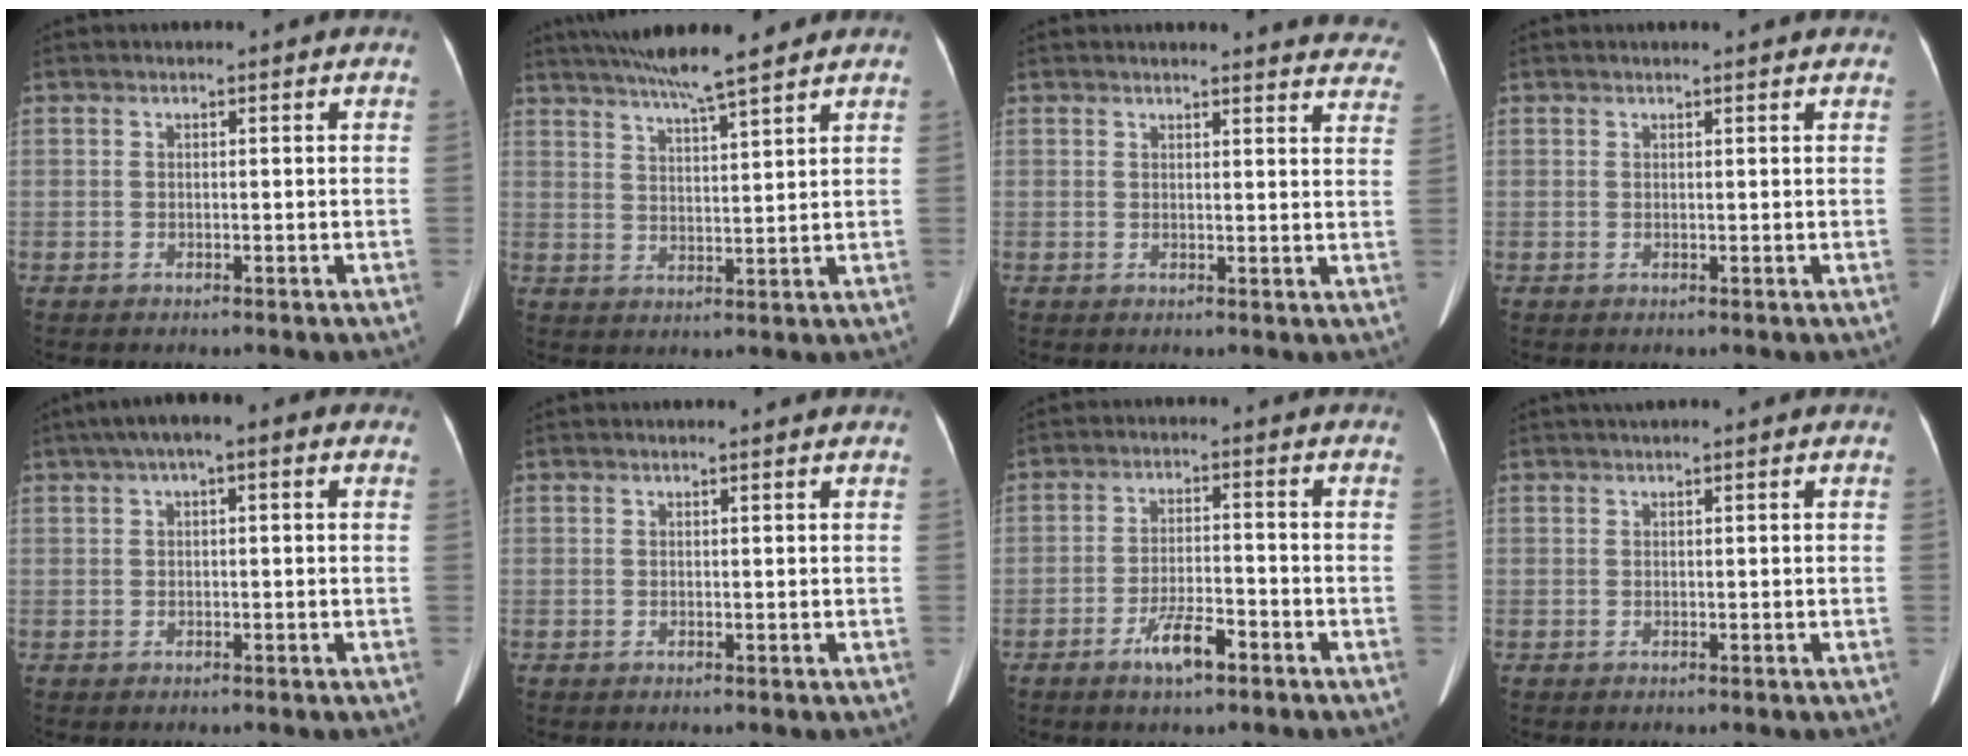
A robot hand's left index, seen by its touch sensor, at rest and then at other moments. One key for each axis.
{"total": 11.0, "fx": 9.3, "fy": 0.0, "fz": 6.0, "tx": -0.104, "ty": 0.019, "tz": 0.143}
{"total": 13.8, "fx": 13.3, "fy": 2.0, "fz": 3.1, "tx": -0.003, "ty": -0.054, "tz": 0.115}
{"total": 3.2, "fx": 2.9, "fy": 0.4, "fz": 1.3, "tx": -0.015, "ty": 0.016, "tz": 0.028}
{"total": 6.6, "fx": 3.3, "fy": 1.9, "fz": 5.5, "tx": -0.090, "ty": 0.040, "tz": 0.042}
{"total": 2.3, "fx": 2.1, "fy": 0.0, "fz": 0.9, "tx": -0.011, "ty": 0.013, "tz": 0.022}
{"total": 5.4, "fx": -3.4, "fy": 1.2, "fz": 4.1, "tx": -0.079, "ty": -0.002, "tz": -0.058}
{"total": 1.3, "fx": 1.0, "fy": -0.1, "fz": 0.9, "tx": -0.012, "ty": 0.019, "tz": 0.021}